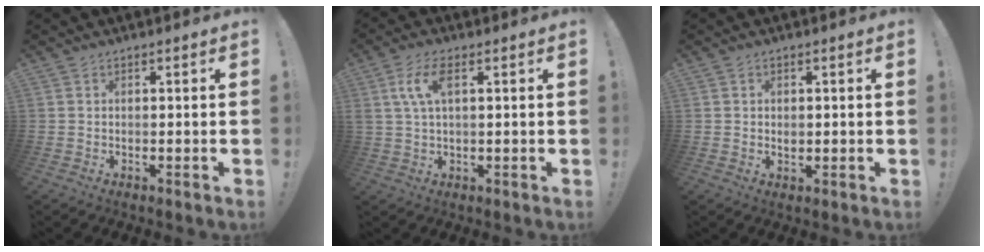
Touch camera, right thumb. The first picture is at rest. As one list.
[{"total": 7.2, "force": [2.3, 3.1, 6.1], "torque": [-0.117, 0.002, 0.039]}, {"total": 1.3, "force": [0.1, 1.2, 0.6], "torque": [-0.002, 0.000, -0.001]}]